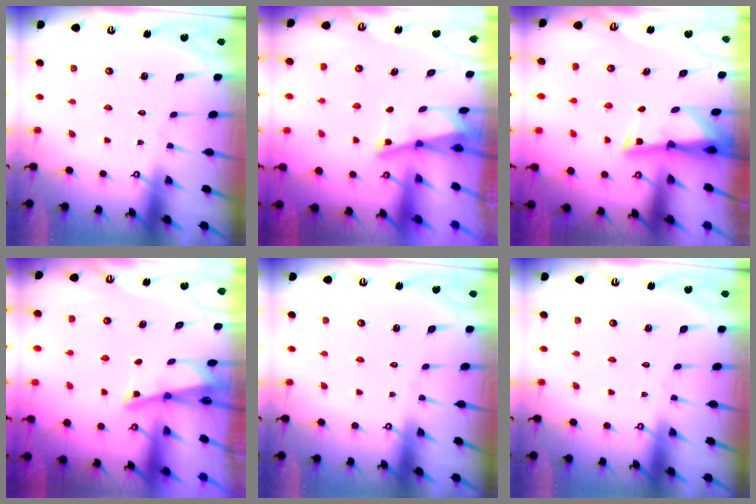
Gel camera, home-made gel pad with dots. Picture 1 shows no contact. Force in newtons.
{"total": 2.1, "press": 2.1, "slide": 0.3}
{"total": 3.0, "press": 2.9, "slide": 0.5}
{"total": 2.0, "press": 2.0, "slide": 0.2}
{"total": 0.0}
{"total": 0.0}